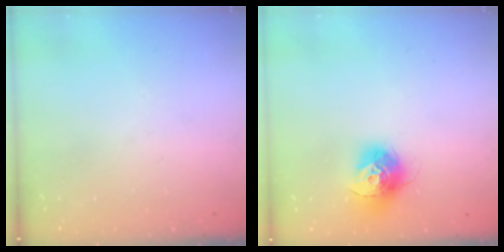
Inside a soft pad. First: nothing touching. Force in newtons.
{"total": 13.0, "press": 13.0, "slide": 1.0}